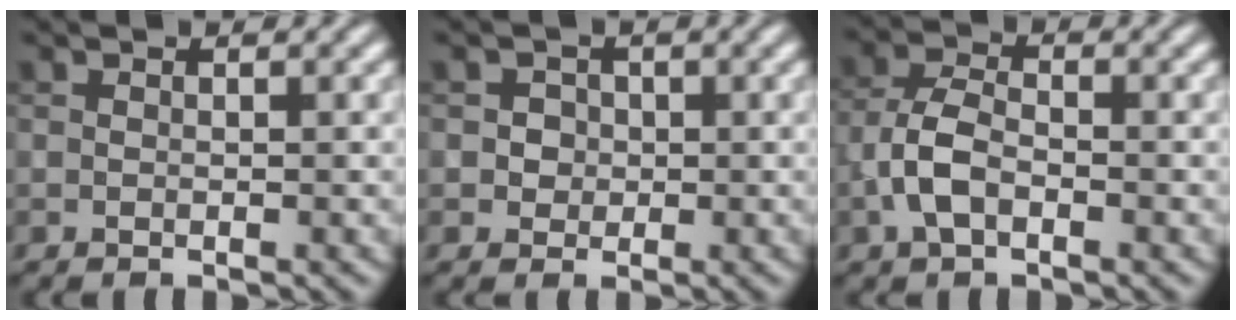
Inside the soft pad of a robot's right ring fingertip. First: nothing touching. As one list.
[{"total": 1.8, "force": [0.3, 1.7, 0.6], "torque": [0.004, 0.005, 0.008]}, {"total": 3.5, "force": [-1.4, 1.9, 2.6], "torque": [-0.054, 0.006, -0.036]}]